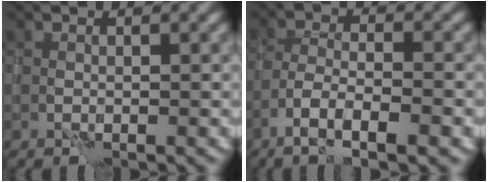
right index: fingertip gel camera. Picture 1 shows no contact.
{"total": 5.7, "force": [-3.5, 1.4, 4.2], "torque": [-0.079, 0.001, -0.063]}